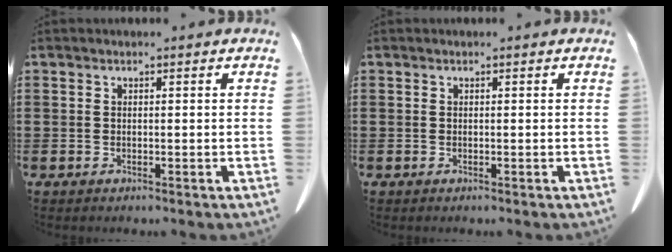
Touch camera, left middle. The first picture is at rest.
{"total": 0.0}